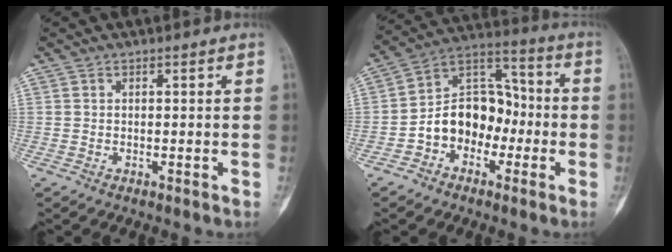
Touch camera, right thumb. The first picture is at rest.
{"total": 13.3, "force": [-3.5, 9.9, 8.1], "torque": [-0.091, 0.059, -0.070]}